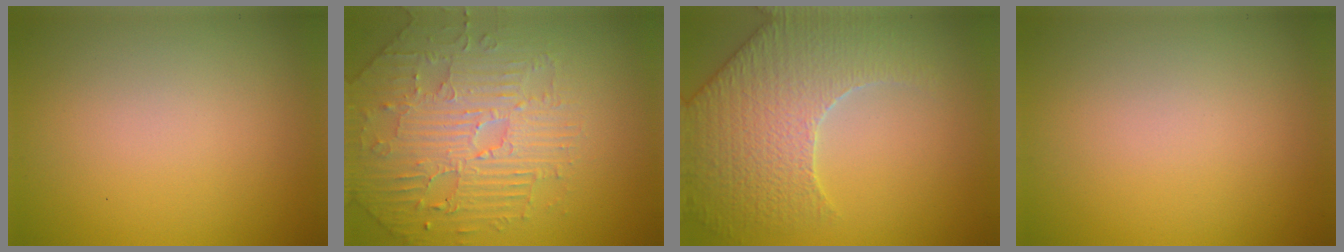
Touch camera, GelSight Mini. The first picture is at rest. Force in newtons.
{"total": 4.7, "press": 4.7, "slide": 0.5}
{"total": 6.0, "press": 5.4, "slide": 2.7}
{"total": 0.0}